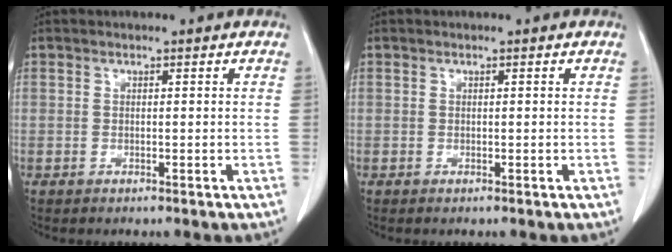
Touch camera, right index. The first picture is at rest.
{"total": 0.0}